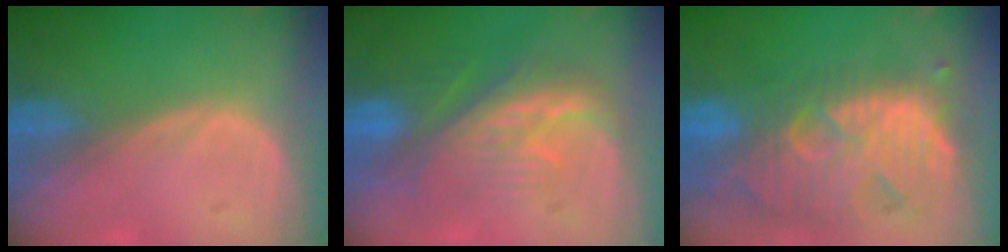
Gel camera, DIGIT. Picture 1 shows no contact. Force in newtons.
{"total": 8.4, "press": 8.2, "slide": 1.8}
{"total": 12.8, "press": 11.2, "slide": 6.2}